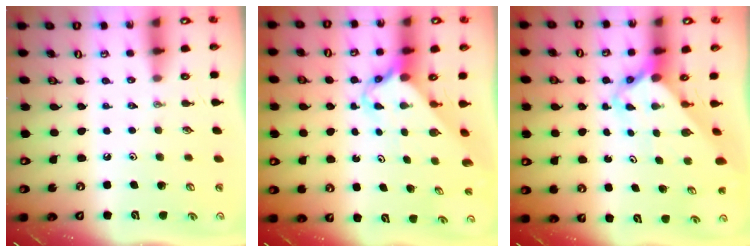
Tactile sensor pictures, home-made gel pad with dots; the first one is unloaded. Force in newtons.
{"total": 2.9, "press": 2.9, "slide": 0.2}
{"total": 2.9, "press": 2.9, "slide": 0.3}